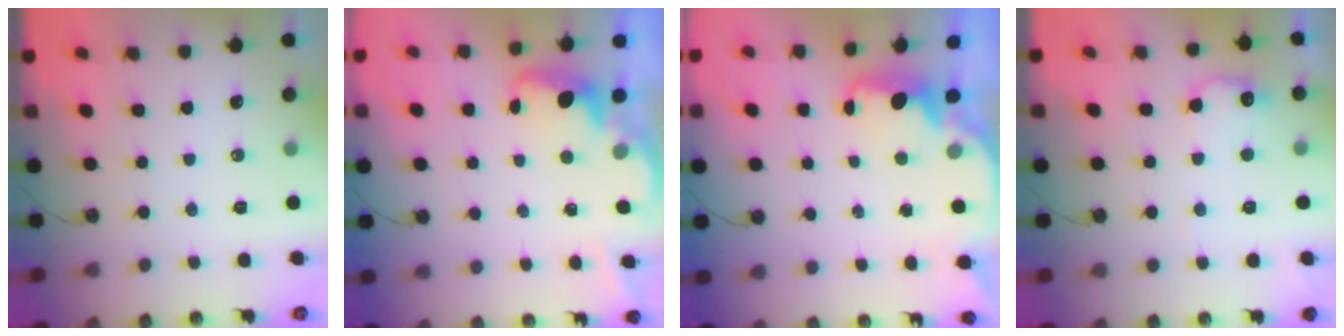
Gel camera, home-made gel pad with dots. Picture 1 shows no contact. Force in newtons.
{"total": 3.6, "press": 3.5, "slide": 0.7}
{"total": 2.3, "press": 2.3, "slide": 0.4}
{"total": 10.0, "press": 10.0, "slide": 0.8}